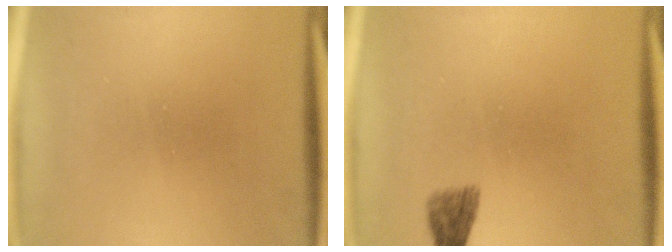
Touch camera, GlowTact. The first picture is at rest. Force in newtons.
{"total": 1.8}